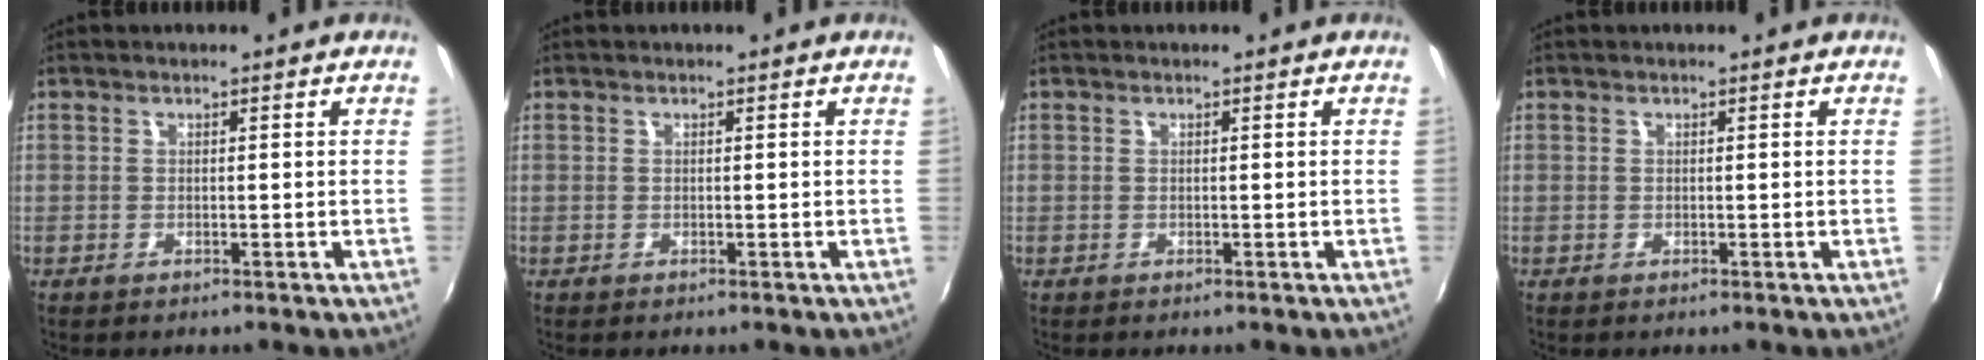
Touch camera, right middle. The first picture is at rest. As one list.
[{"total": 0.0}, {"total": 0.0}, {"total": 0.0}]